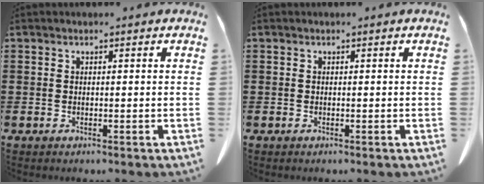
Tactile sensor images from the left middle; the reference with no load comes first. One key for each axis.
{"total": 0.0}